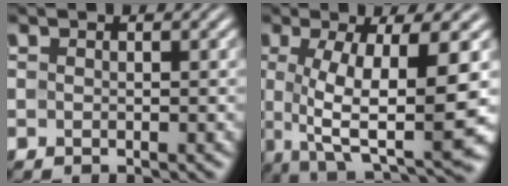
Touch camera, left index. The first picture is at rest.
{"total": 10.6, "force": [0.3, 3.1, 10.1], "torque": [-0.170, -0.014, 0.011]}